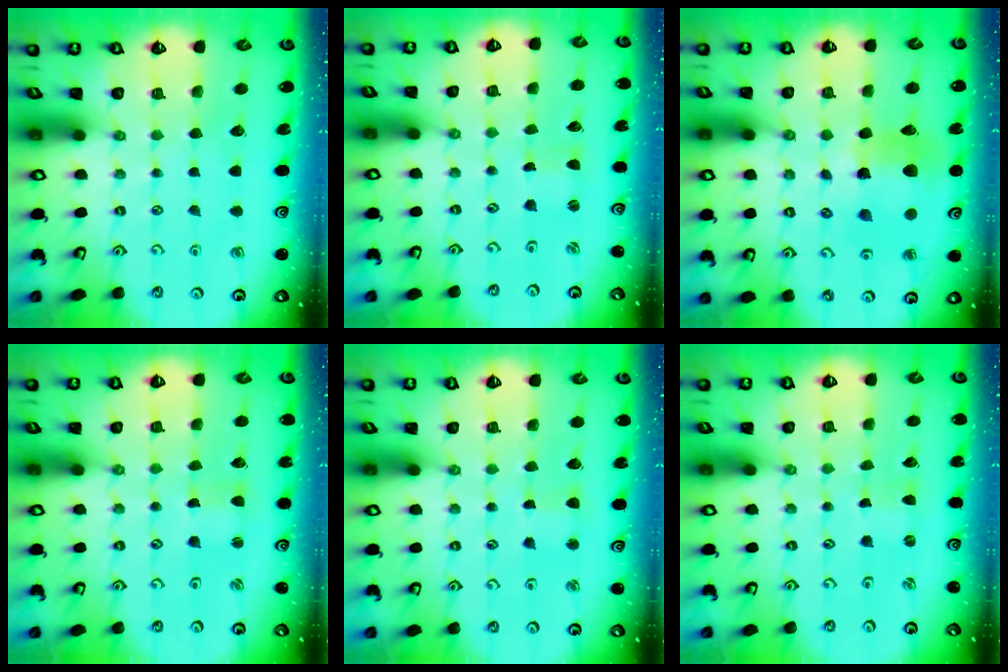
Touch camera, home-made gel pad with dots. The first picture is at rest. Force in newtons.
{"total": 0.0}
{"total": 10.9, "press": 10.8, "slide": 1.5}
{"total": 2.0, "press": 2.0, "slide": 0.3}
{"total": 2.5, "press": 2.4, "slide": 0.3}
{"total": 0.0}